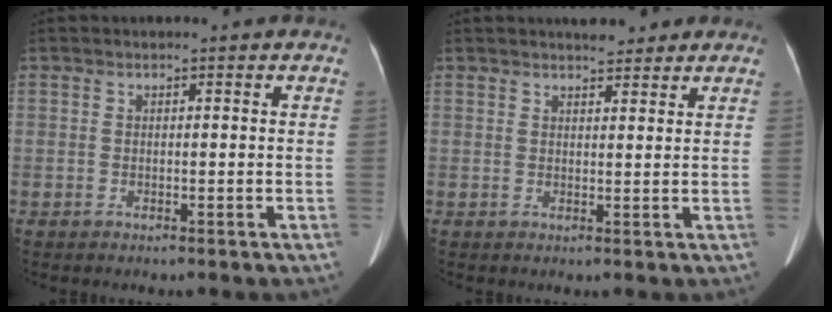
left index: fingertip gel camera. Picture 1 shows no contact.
{"total": 3.5, "force": [3.1, 1.0, 1.2], "torque": [-0.013, 0.007, 0.042]}